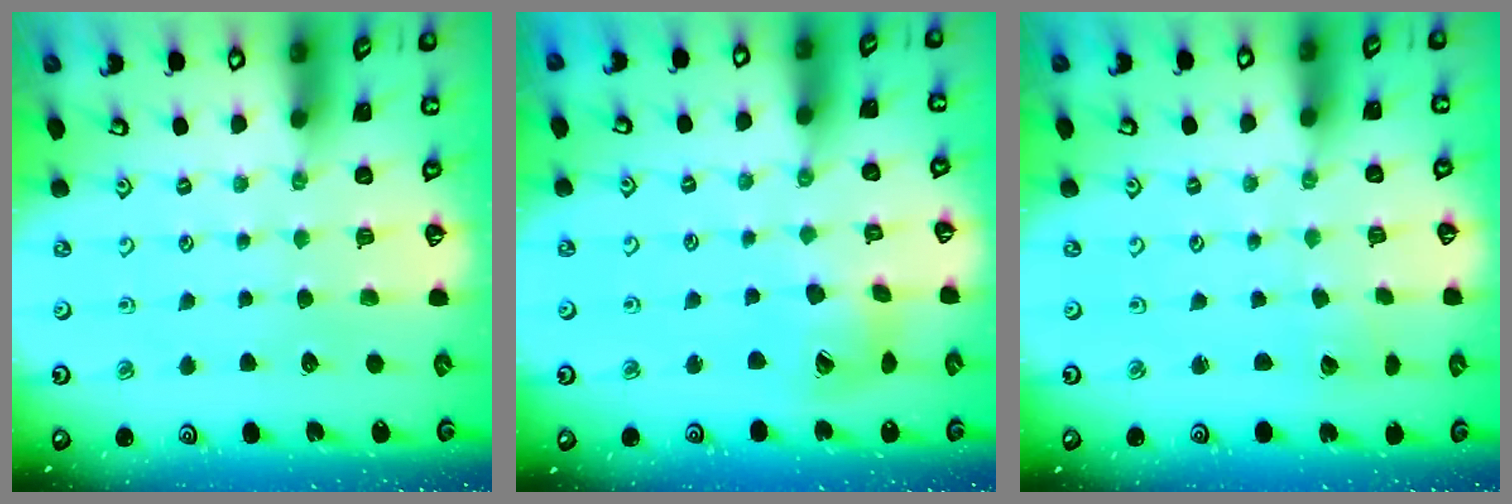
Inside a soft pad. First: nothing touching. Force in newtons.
{"total": 11.9, "press": 11.8, "slide": 1.4}
{"total": 1.5, "press": 1.5, "slide": 0.0}